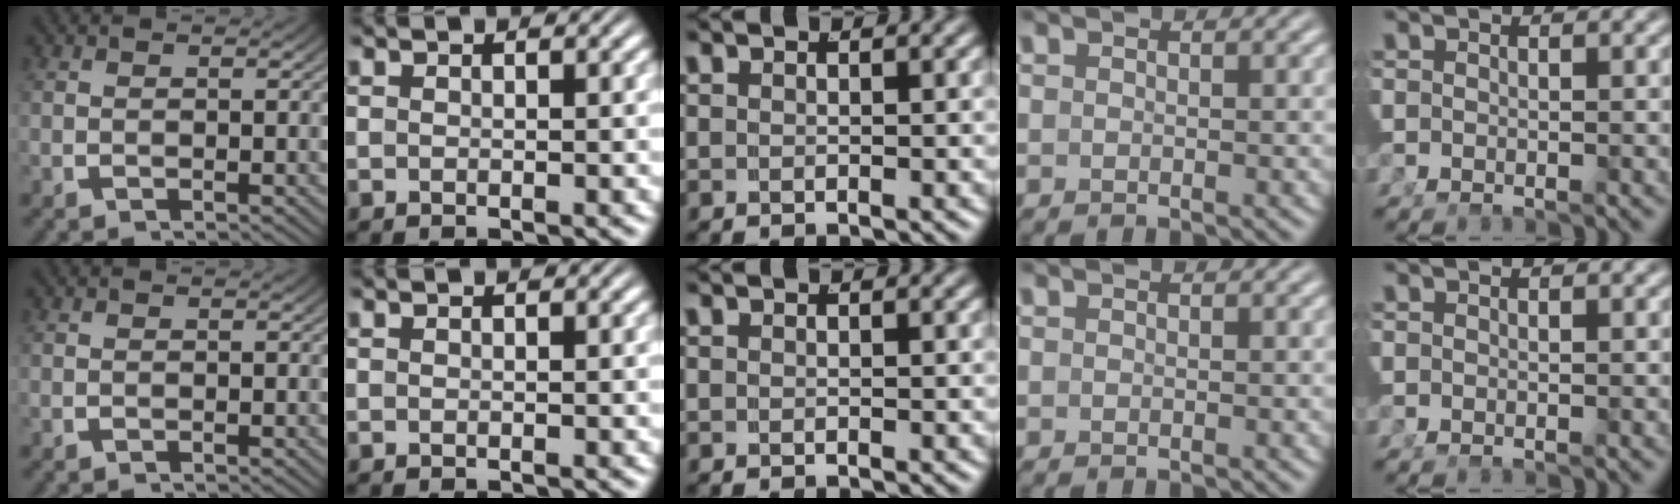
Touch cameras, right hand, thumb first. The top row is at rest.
{}